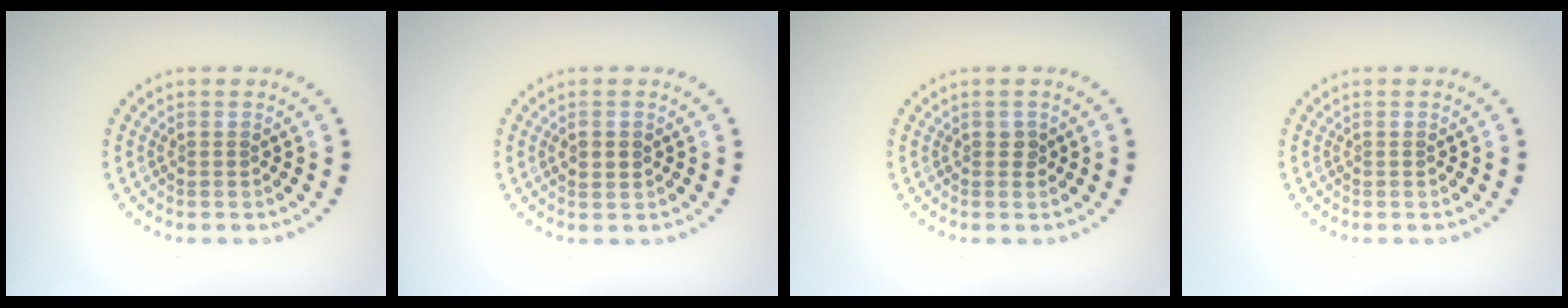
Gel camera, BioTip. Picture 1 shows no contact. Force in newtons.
{"total": 1.7, "press": 1.7, "slide": 0.1}
{"total": 0.8, "press": 0.8, "slide": 0.2}
{"total": 0.0}